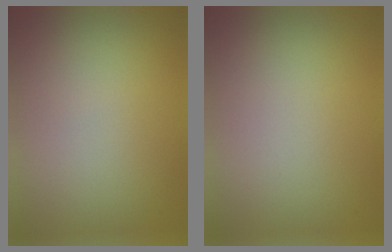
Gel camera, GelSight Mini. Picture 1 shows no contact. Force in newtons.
{"total": 0.0}